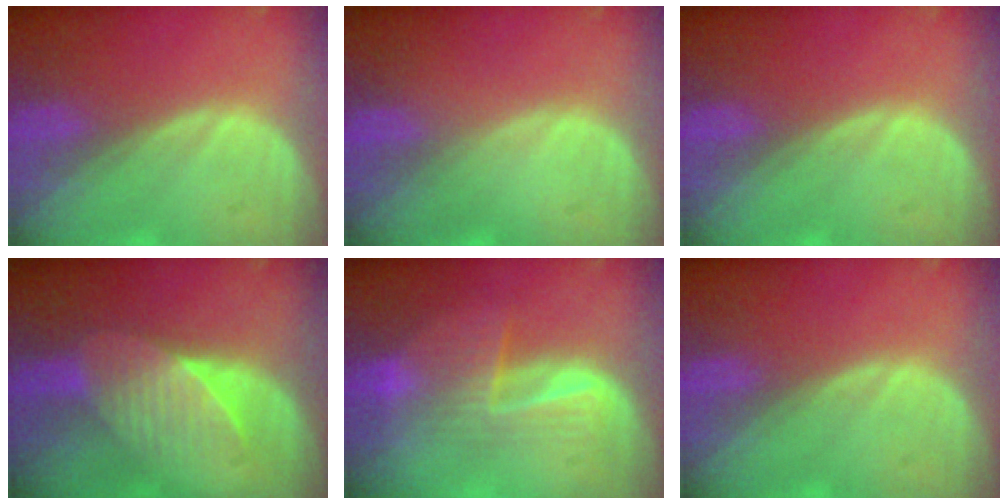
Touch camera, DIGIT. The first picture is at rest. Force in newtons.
{"total": 0.0}
{"total": 0.0}
{"total": 6.8, "press": 6.5, "slide": 2.2}
{"total": 6.8, "press": 6.4, "slide": 2.3}
{"total": 0.0}